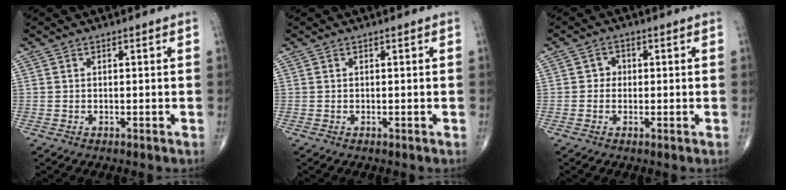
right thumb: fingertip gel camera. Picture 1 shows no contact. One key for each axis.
{"total": 0.0}
{"total": 2.2, "fx": -0.1, "fy": 2.1, "fz": 0.8, "tx": 0.005, "ty": 0.008, "tz": -0.007}